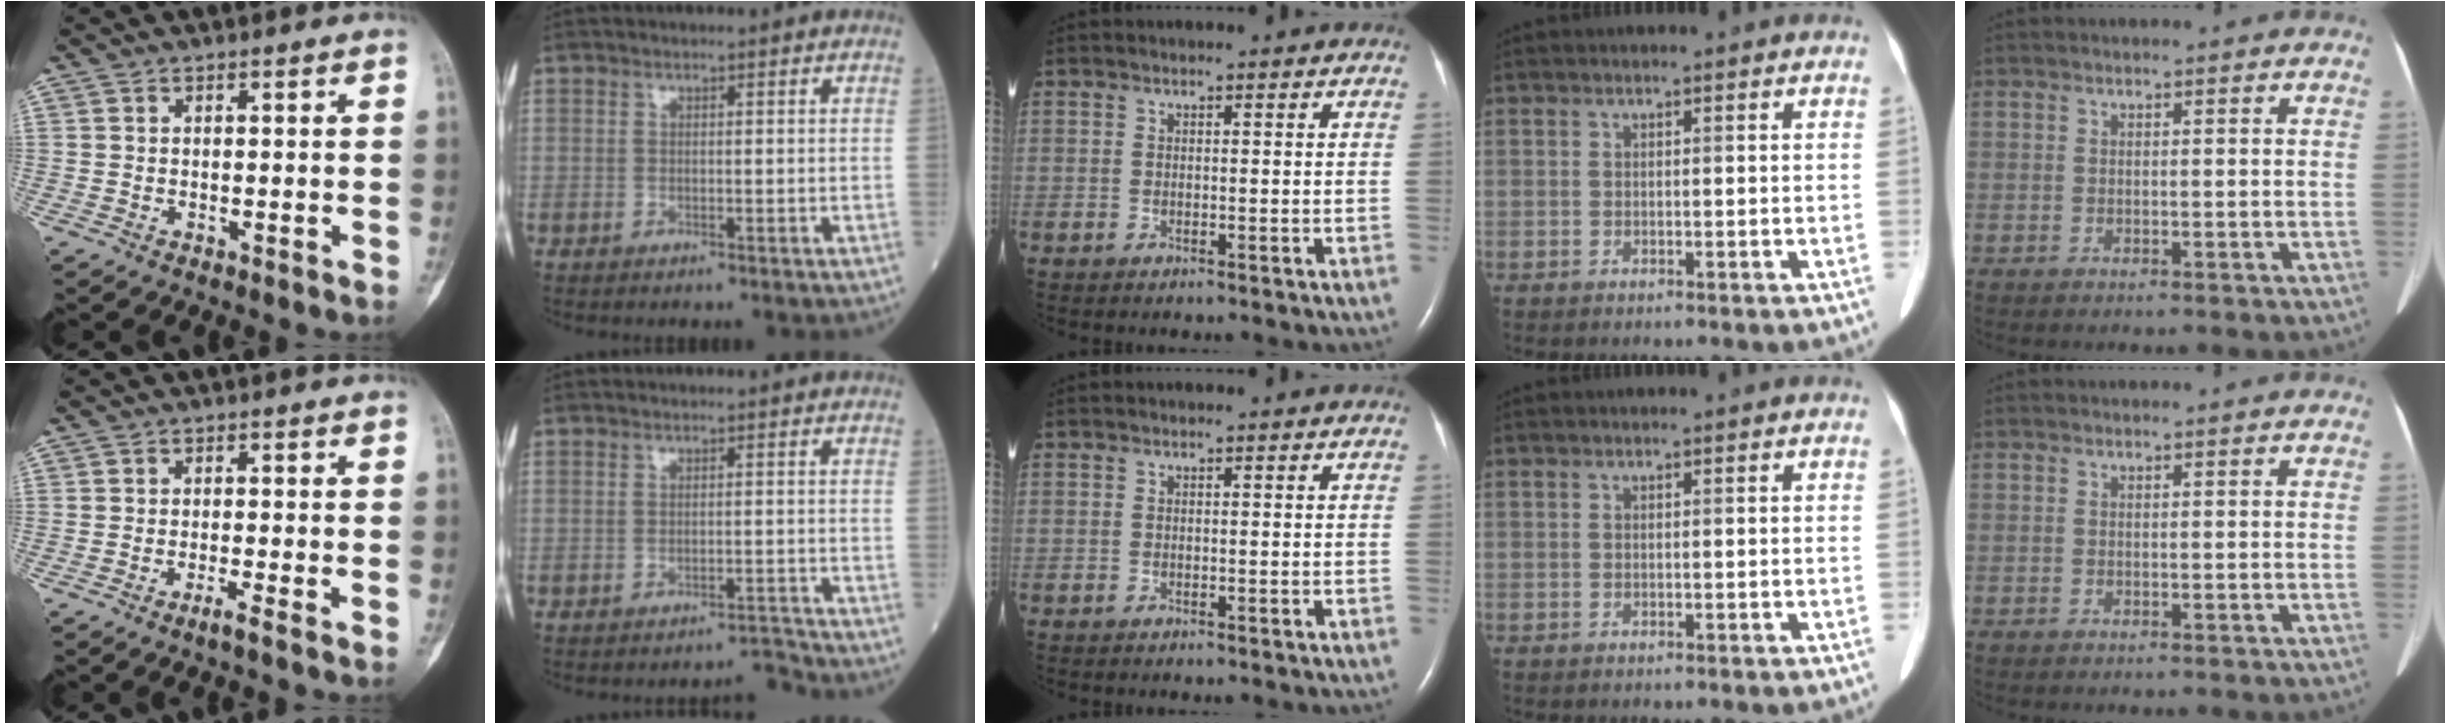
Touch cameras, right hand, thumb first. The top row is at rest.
{"thumb": {"total": 1.4, "force": [-1.0, -0.4, 0.9], "torque": [-0.026, 0.000, -0.022]}, "index": {"total": 2.0, "force": [-1.9, -0.4, -0.5], "torque": [0.014, -0.003, -0.024]}}